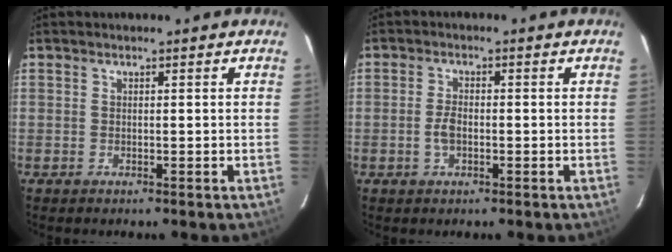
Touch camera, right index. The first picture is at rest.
{"total": 1.0, "force": [-0.2, 0.5, 0.8], "torque": [-0.013, 0.003, -0.004]}